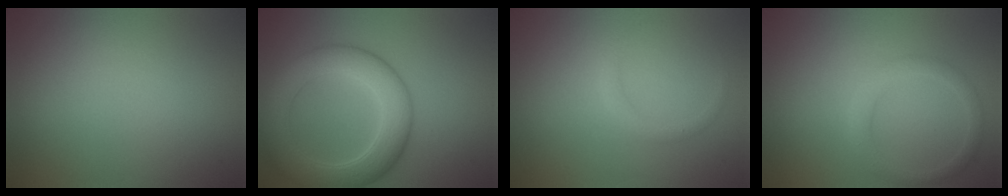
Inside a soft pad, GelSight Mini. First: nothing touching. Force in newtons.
{"total": 6.8, "press": 6.8, "slide": 0.0}
{"total": 1.1, "press": 1.1, "slide": 0.0}
{"total": 2.0, "press": 2.0, "slide": 0.1}